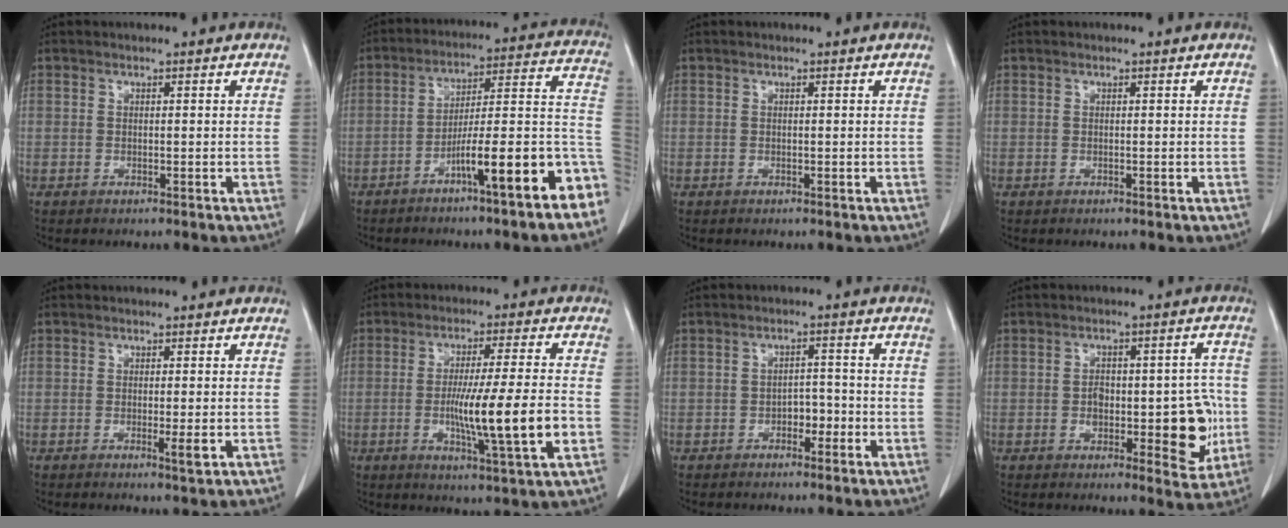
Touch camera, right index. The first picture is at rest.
{"total": 16.0, "force": [-8.4, 1.3, 13.6], "torque": [-0.140, 0.042, -0.121]}
{"total": 0.0}
{"total": 0.0}
{"total": 2.1, "force": [-0.6, 0.2, 2.0], "torque": [-0.027, -0.004, -0.010]}
{"total": 13.0, "force": [-2.5, -0.2, 12.7], "torque": [-0.215, -0.015, -0.044]}
{"total": 2.8, "force": [-1.3, 1.6, 1.9], "torque": [-0.023, 0.008, -0.021]}
{"total": 10.9, "force": [-1.9, 4.7, 9.7], "torque": [-0.108, 0.012, -0.016]}